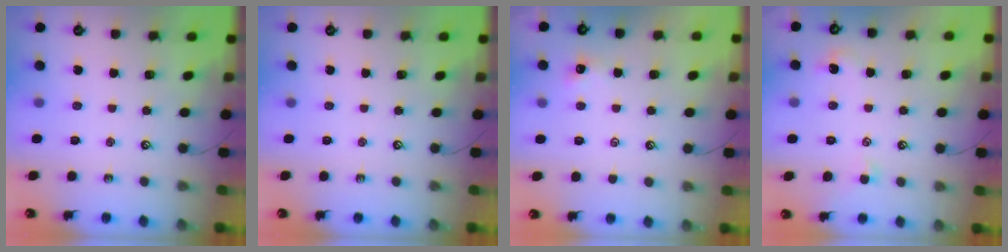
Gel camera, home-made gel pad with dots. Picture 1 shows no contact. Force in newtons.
{"total": 0.0}
{"total": 0.0}
{"total": 2.5, "press": 2.4, "slide": 0.9}